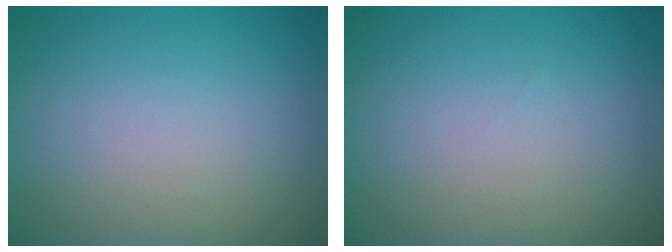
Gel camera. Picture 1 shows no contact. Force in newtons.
{"total": 0.0}